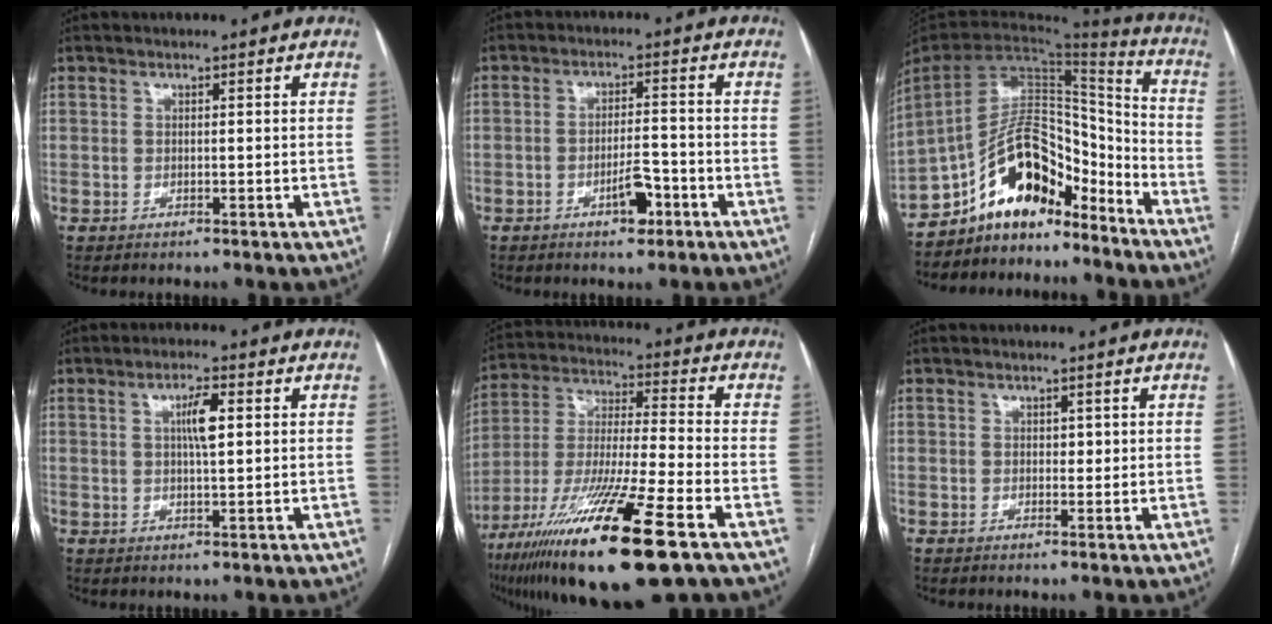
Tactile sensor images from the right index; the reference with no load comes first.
{"total": 4.5, "force": [-2.4, 1.3, 3.5], "torque": [-0.062, 0.003, -0.035]}
{"total": 14.6, "force": [-11.3, 5.4, 7.5], "torque": [-0.125, 0.043, -0.197]}
{"total": 4.1, "force": [1.0, 0.6, 3.9], "torque": [-0.070, 0.004, 0.018]}
{"total": 22.5, "force": [-12.5, 1.4, 18.6], "torque": [-0.349, -0.055, -0.223]}
{"total": 0.9, "force": [0.2, 0.7, 0.5], "torque": [-0.002, 0.002, 0.002]}